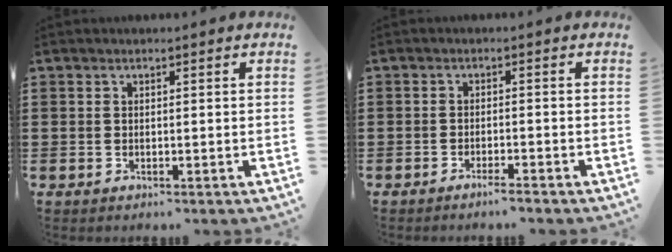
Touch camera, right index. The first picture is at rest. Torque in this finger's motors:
{"motor_torque": [0.42, 1.42, -0.11, -0.03]}